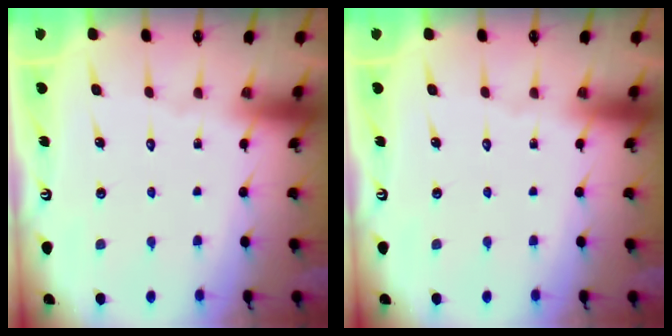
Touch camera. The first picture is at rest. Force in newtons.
{"total": 0.0}